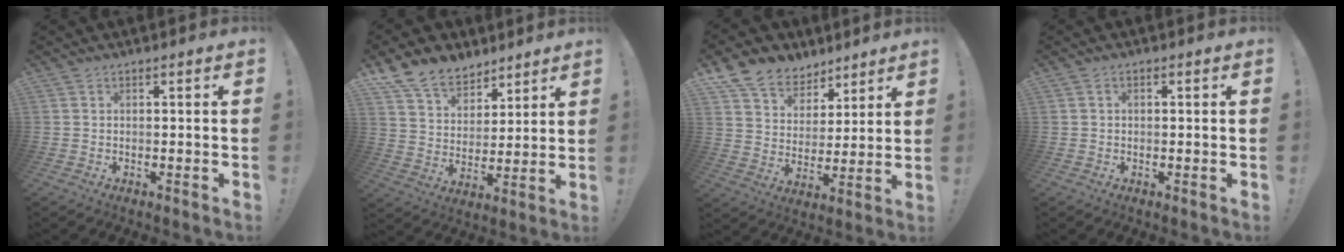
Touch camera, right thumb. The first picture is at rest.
{"total": 13.0, "force": [9.8, 7.8, 3.4], "torque": [-0.073, -0.069, 0.193]}
{"total": 11.5, "force": [8.2, 7.7, 2.3], "torque": [-0.049, -0.061, 0.163]}
{"total": 1.0, "force": [-0.3, 0.7, 0.7], "torque": [-0.018, 0.008, -0.003]}